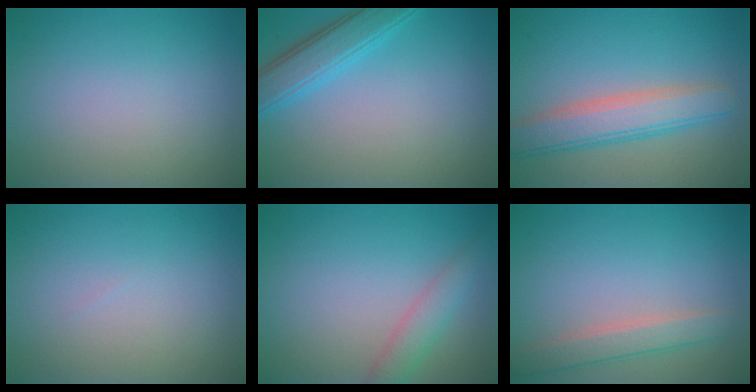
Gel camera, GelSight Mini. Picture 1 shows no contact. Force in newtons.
{"total": 3.8, "press": 3.8, "slide": 0.1}
{"total": 5.1, "press": 5.1, "slide": 0.2}
{"total": 0.0}
{"total": 2.5, "press": 2.5, "slide": 0.1}
{"total": 2.6, "press": 2.6, "slide": 0.1}